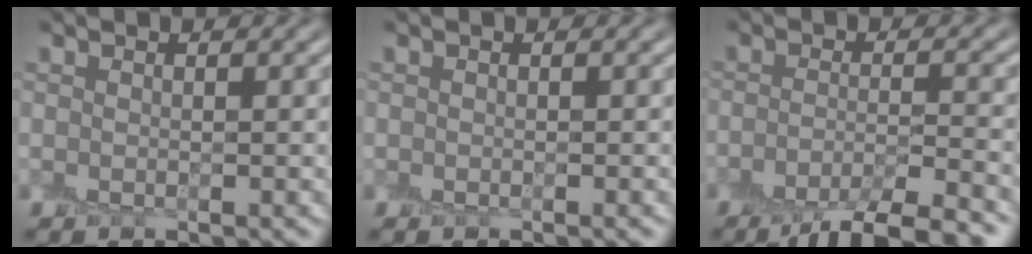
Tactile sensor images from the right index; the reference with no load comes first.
{"total": 0.6, "force": [-0.4, 0.4, -0.1], "torque": [0.006, 0.001, -0.009]}
{"total": 6.0, "force": [-4.3, 1.1, 4.0], "torque": [-0.054, -0.001, -0.071]}